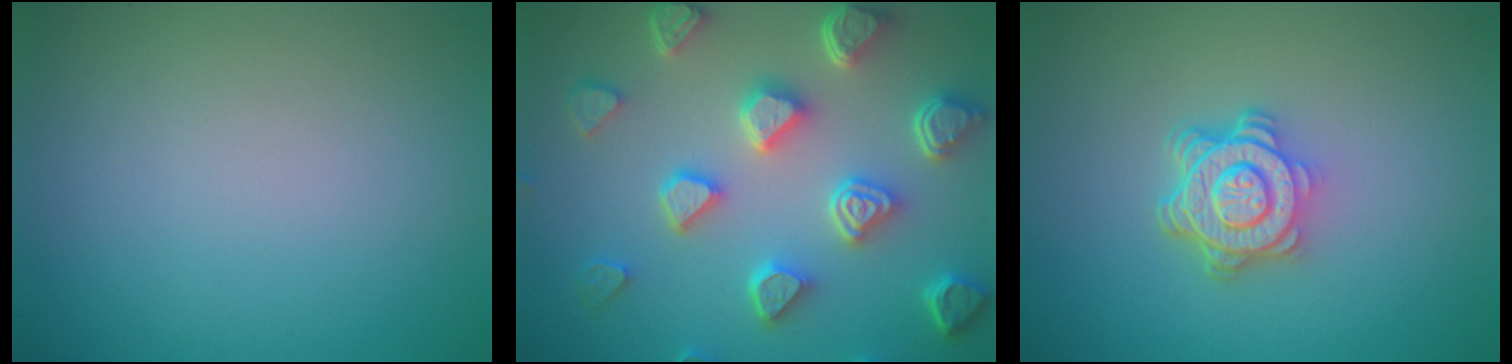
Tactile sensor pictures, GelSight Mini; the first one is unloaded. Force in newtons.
{"total": 7.2, "press": 5.8, "slide": 4.4}
{"total": 4.8, "press": 3.7, "slide": 3.1}